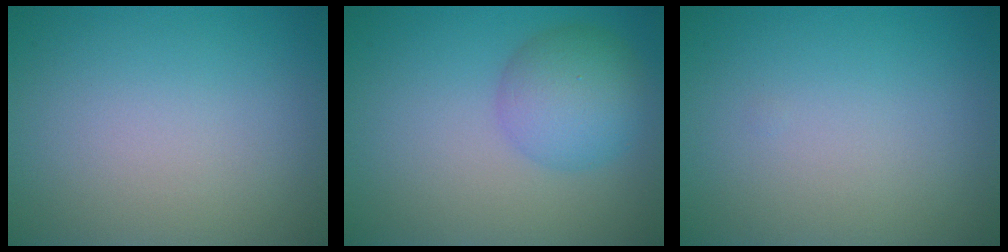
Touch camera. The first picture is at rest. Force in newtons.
{"total": 4.7, "press": 4.7, "slide": 0.0}
{"total": 0.0}